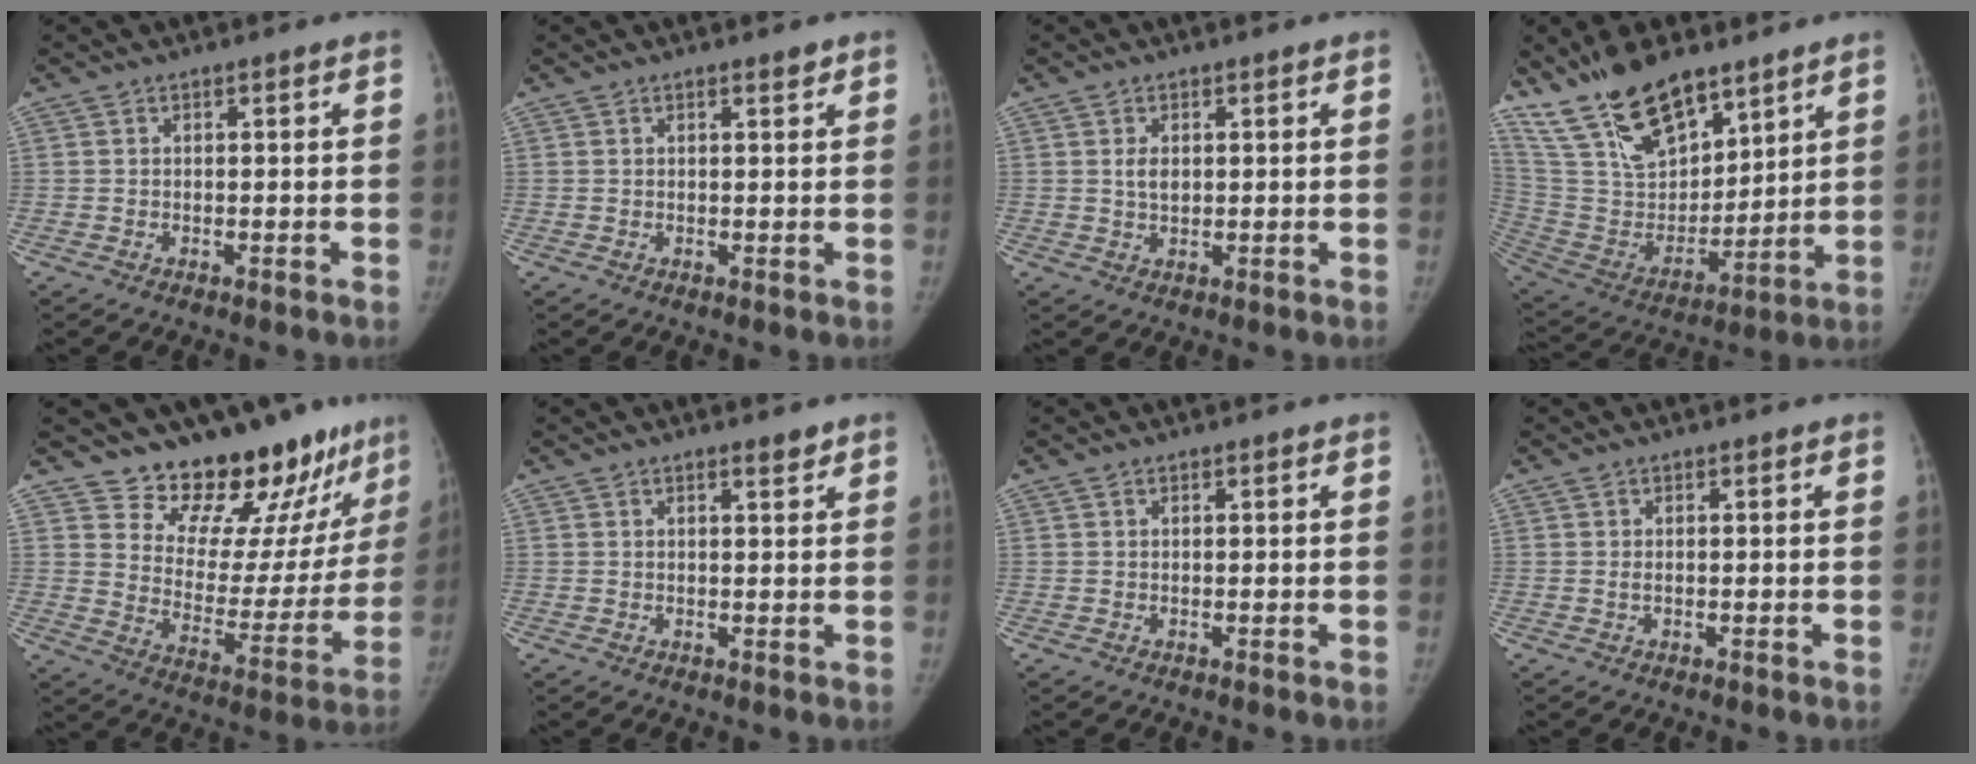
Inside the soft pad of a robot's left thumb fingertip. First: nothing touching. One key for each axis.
{"total": 0.9, "fx": 0.7, "fy": 0.2, "fz": 0.5, "tx": -0.003, "ty": -0.005, "tz": 0.010}
{"total": 2.7, "fx": 0.7, "fy": 1.8, "fz": 1.9, "tx": -0.028, "ty": -0.005, "tz": 0.014}
{"total": 20.9, "fx": 15.1, "fy": 9.1, "fz": 11.1, "tx": -0.166, "ty": -0.063, "tz": 0.288}
{"total": 18.9, "fx": 16.1, "fy": 6.8, "fz": 7.1, "tx": -0.036, "ty": -0.136, "tz": 0.227}
{"total": 1.2, "fx": 1.0, "fy": 0.4, "fz": 0.7, "tx": -0.002, "ty": -0.007, "tz": 0.014}
{"total": 0.0}
{"total": 0.6, "fx": 0.1, "fy": 0.4, "fz": 0.5, "tx": -0.014, "ty": -0.002, "tz": 0.000}